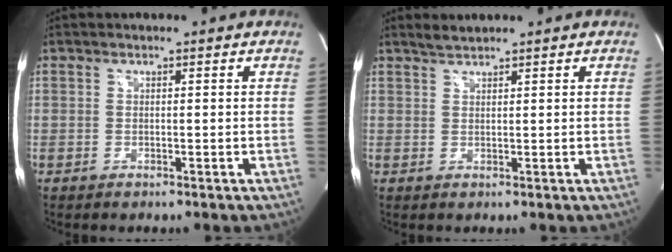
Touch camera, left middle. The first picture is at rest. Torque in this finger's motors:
{"motor_torque": [0.14, -0.02, -0.13, 0.01]}